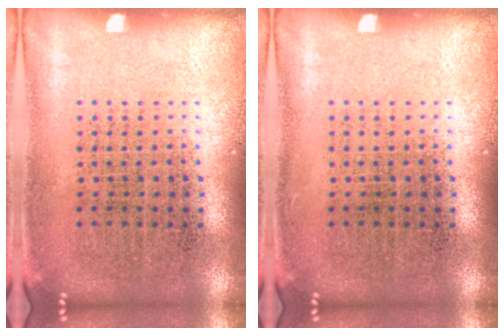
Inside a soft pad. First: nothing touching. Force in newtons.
{"total": 0.0}